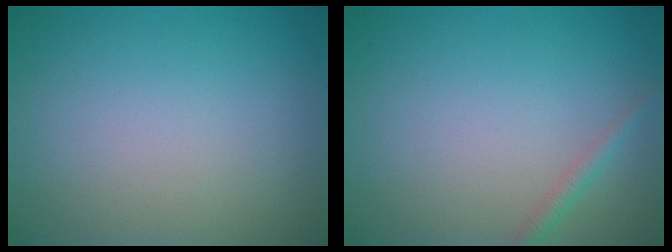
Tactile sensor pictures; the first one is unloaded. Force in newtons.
{"total": 1.2, "press": 1.2, "slide": 0.0}